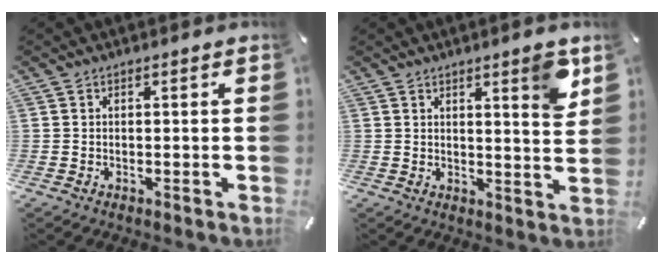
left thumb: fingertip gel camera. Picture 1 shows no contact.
{"total": 6.3, "force": [4.1, 0.8, 4.7], "torque": [-0.060, -0.026, 0.061]}